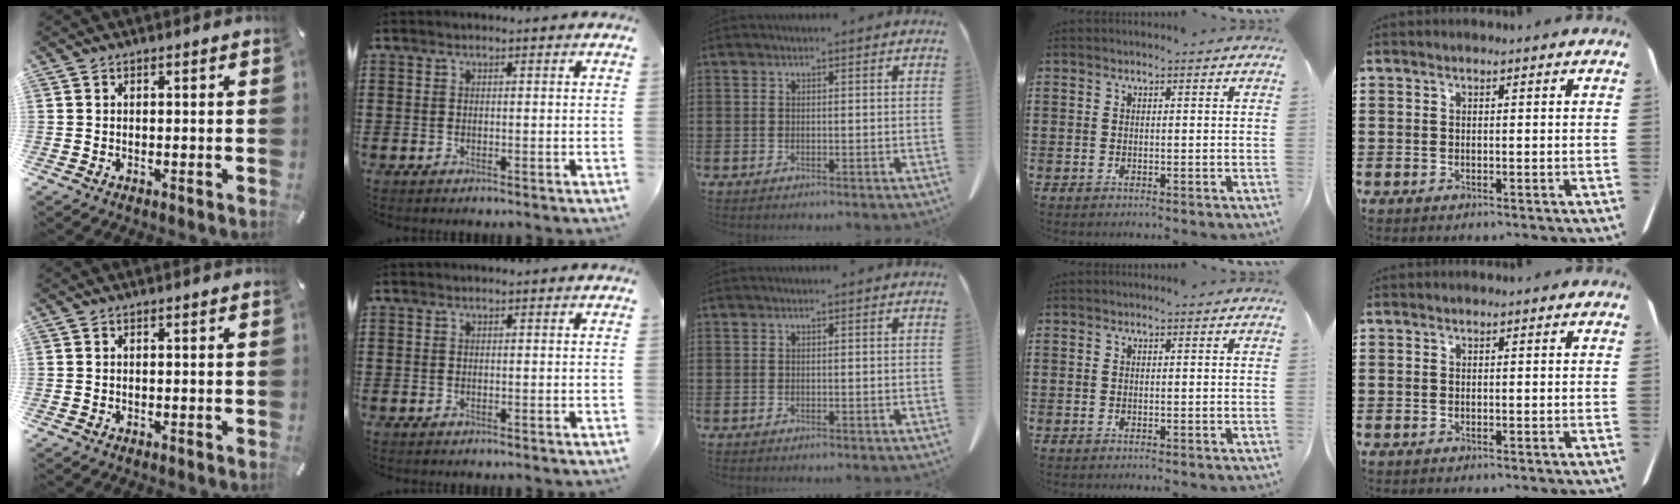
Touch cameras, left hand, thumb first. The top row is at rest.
{}